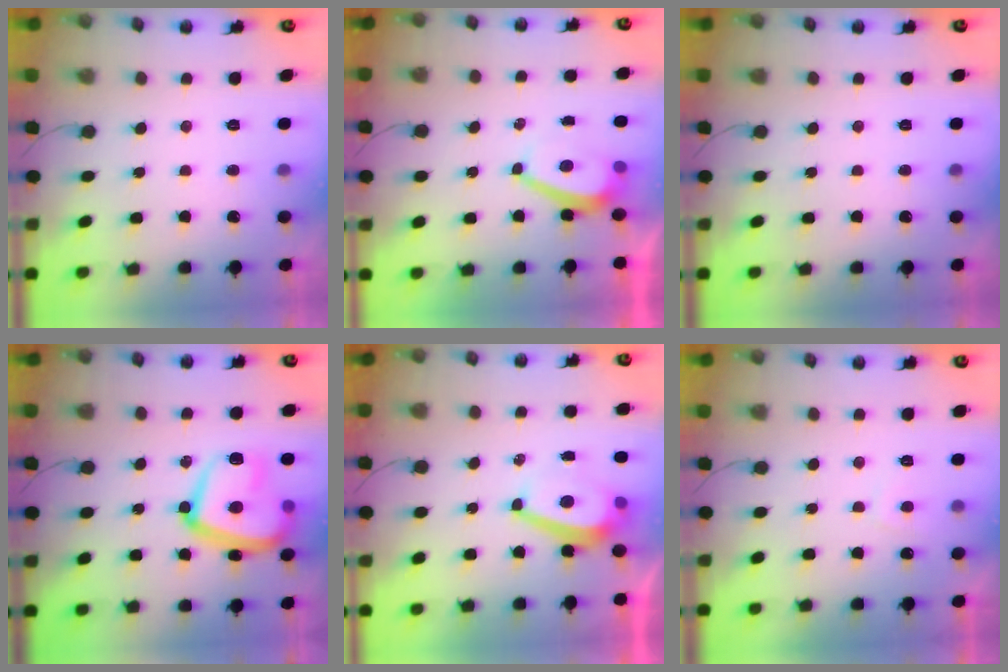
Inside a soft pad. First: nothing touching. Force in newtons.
{"total": 3.0, "press": 2.9, "slide": 0.6}
{"total": 0.0}
{"total": 21.7, "press": 21.6, "slide": 1.9}
{"total": 6.8, "press": 6.7, "slide": 0.7}
{"total": 1.8, "press": 1.6, "slide": 0.7}